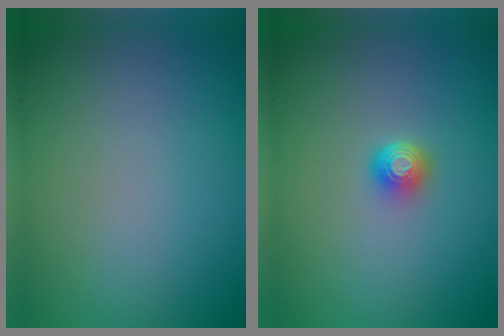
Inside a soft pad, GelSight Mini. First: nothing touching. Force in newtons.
{"total": 1.6, "press": 1.2, "slide": 1.1}